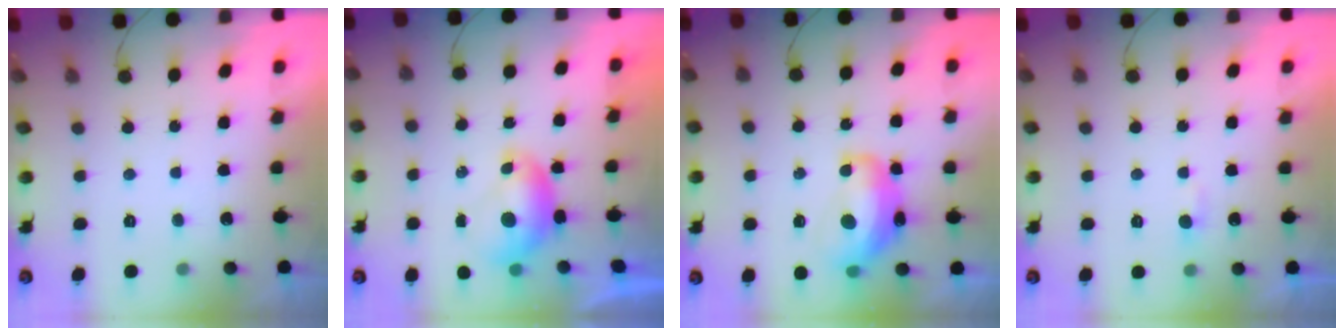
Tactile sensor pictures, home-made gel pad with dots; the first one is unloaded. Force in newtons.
{"total": 6.5, "press": 6.5, "slide": 0.7}
{"total": 13.8, "press": 13.8, "slide": 1.1}
{"total": 2.7, "press": 2.7, "slide": 0.3}